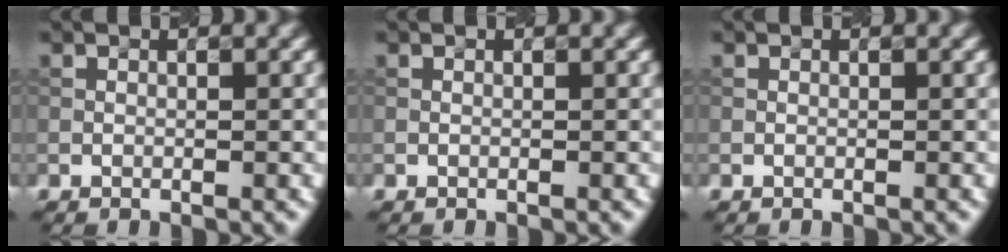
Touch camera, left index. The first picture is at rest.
{"total": 0.0}
{"total": 0.0}